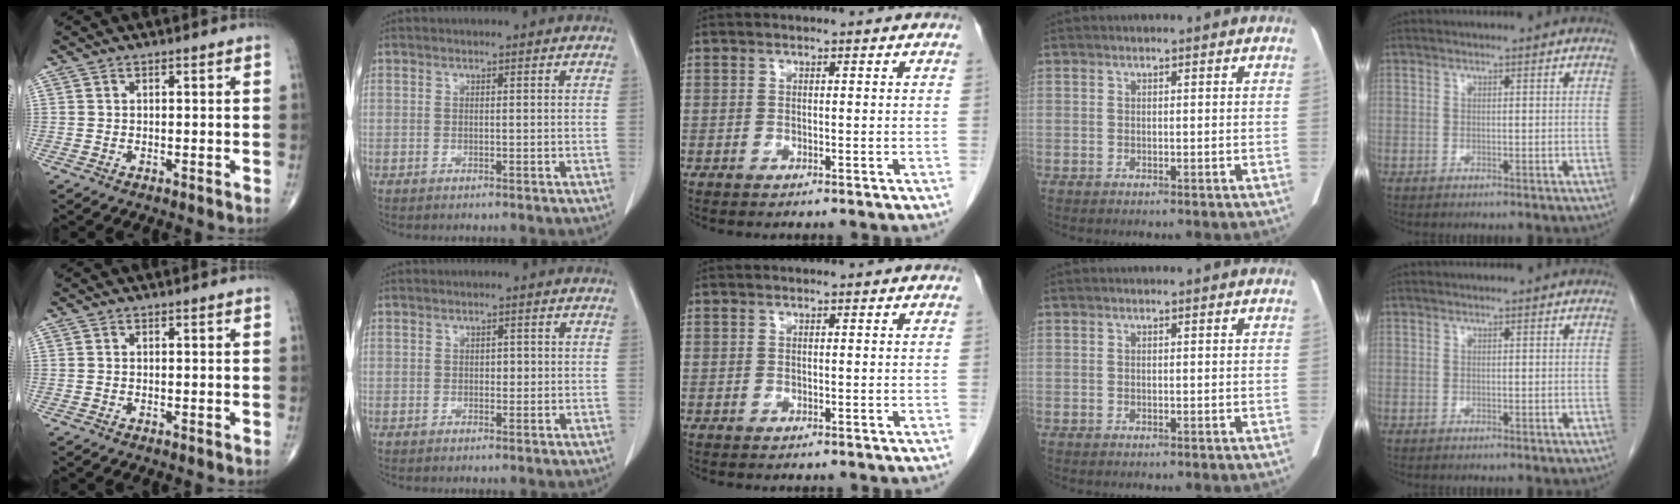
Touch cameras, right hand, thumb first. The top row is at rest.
{"index": {"total": 1.1, "force": [0.0, 0.8, 0.8], "torque": [-0.008, 0.003, -0.001]}}